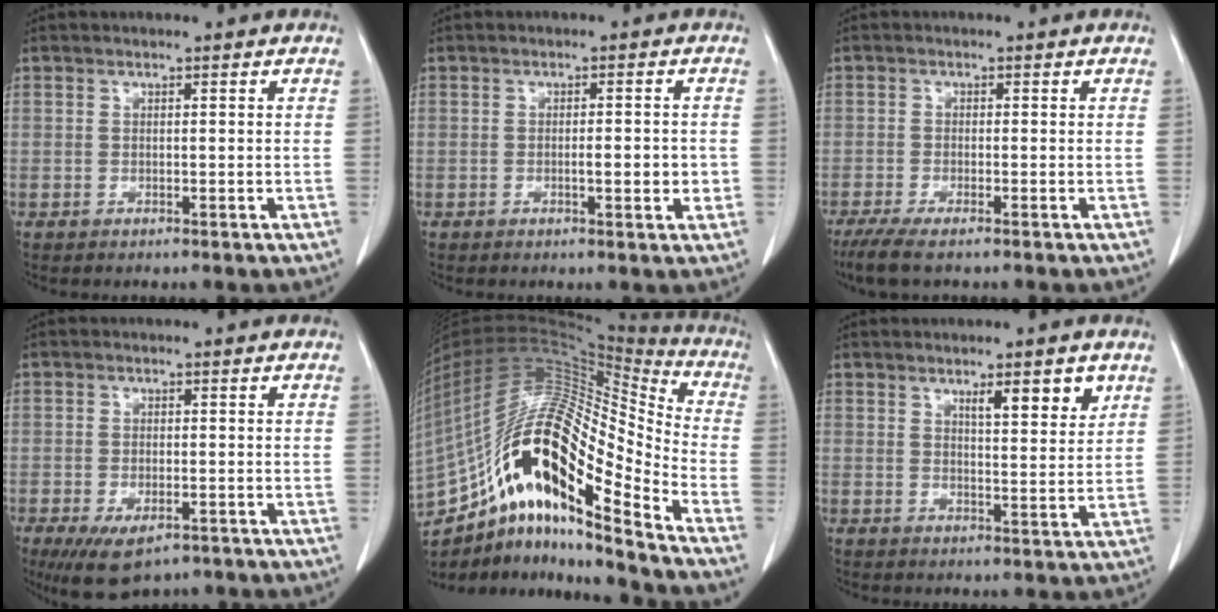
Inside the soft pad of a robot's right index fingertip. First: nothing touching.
{"total": 3.3, "force": [-0.6, 0.8, 3.2], "torque": [-0.051, -0.001, -0.006]}
{"total": 4.7, "force": [-3.4, 0.5, 3.1], "torque": [-0.055, -0.011, -0.058]}
{"total": 7.4, "force": [-4.6, 3.3, 4.7], "torque": [-0.077, -0.012, -0.068]}
{"total": 29.6, "force": [-16.0, 6.5, 24.1], "torque": [-0.463, 0.000, -0.281]}
{"total": 5.4, "force": [3.2, 0.9, 4.2], "torque": [-0.060, -0.008, 0.046]}